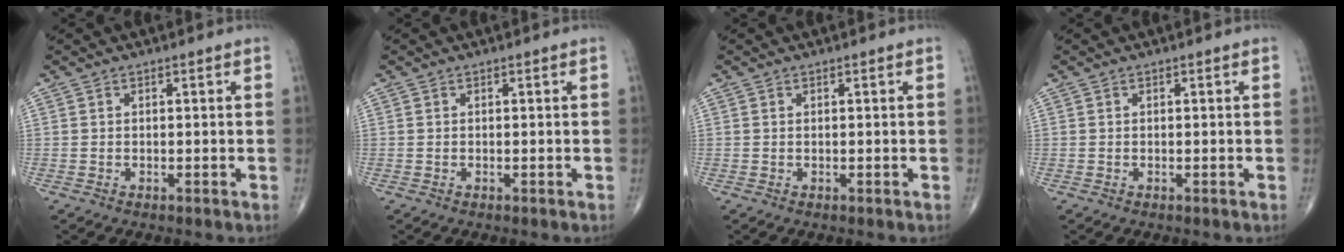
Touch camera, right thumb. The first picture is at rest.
{"total": 0.0}
{"total": 0.0}
{"total": 0.0}